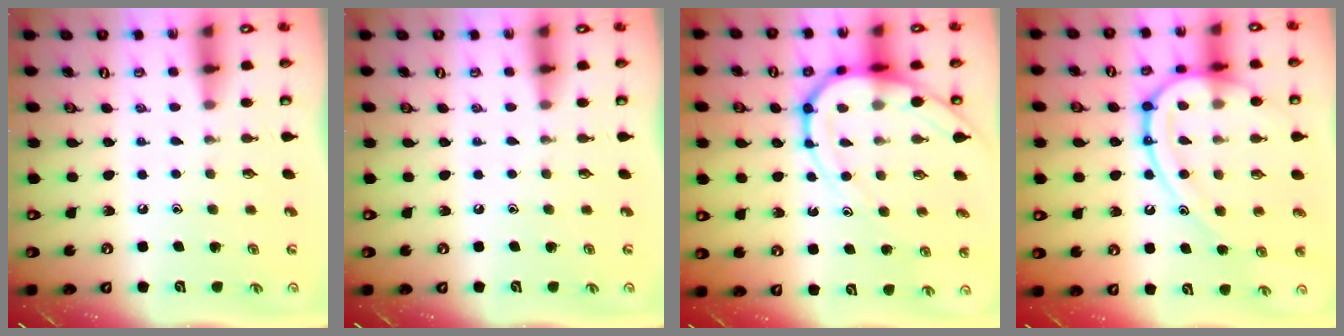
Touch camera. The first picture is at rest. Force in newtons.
{"total": 0.0}
{"total": 11.8, "press": 11.7, "slide": 1.4}
{"total": 17.9, "press": 17.8, "slide": 2.1}